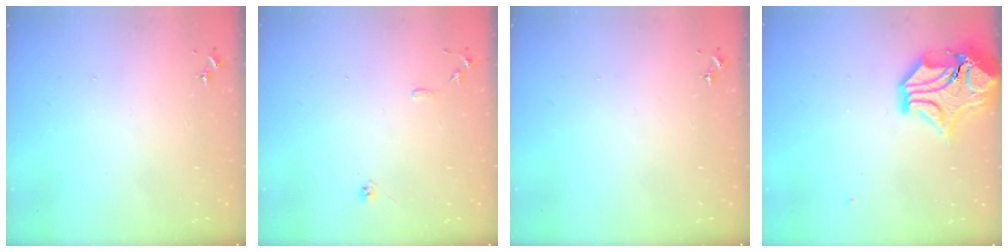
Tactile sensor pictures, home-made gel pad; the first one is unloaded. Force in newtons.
{"total": 7.9, "press": 7.9, "slide": 0.8}
{"total": 0.0}
{"total": 16.7, "press": 16.5, "slide": 2.5}